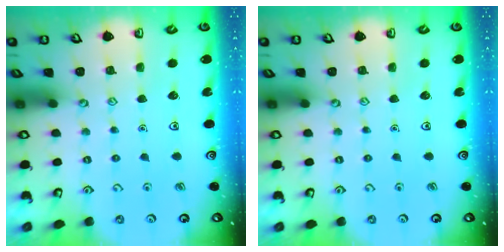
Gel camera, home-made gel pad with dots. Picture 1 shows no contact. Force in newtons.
{"total": 0.0}